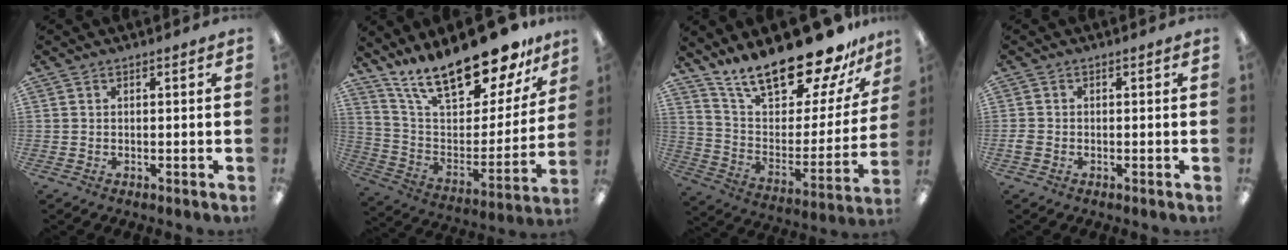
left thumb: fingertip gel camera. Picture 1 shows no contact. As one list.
[{"total": 23.0, "force": [18.8, 6.6, 11.4], "torque": [-0.193, -0.133, 0.321]}, {"total": 23.2, "force": [19.3, 6.9, 10.9], "torque": [-0.178, -0.138, 0.330]}, {"total": 1.6, "force": [-0.5, 1.2, 0.9], "torque": [-0.014, 0.003, -0.009]}]